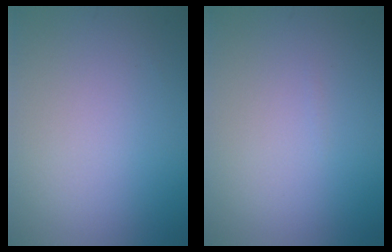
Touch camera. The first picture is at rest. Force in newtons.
{"total": 0.0}